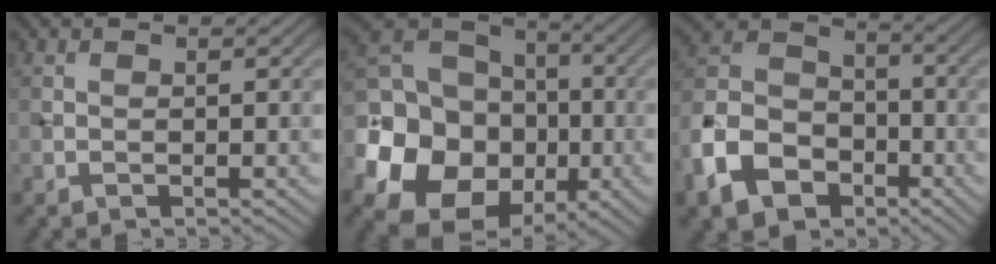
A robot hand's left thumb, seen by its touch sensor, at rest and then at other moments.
{"total": 20.9, "force": [-6.3, 16.5, 11.1], "torque": [-0.265, -0.021, -0.133]}
{"total": 13.1, "force": [-6.5, 8.9, 7.1], "torque": [-0.189, -0.022, -0.145]}